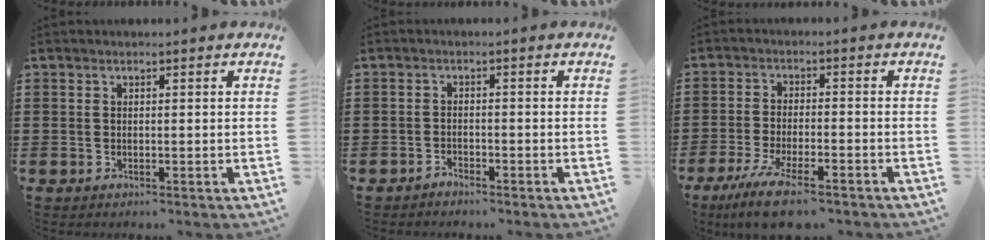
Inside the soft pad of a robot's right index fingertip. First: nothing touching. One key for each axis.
{"total": 1.5, "fx": -1.5, "fy": 0.2, "fz": 0.0, "tx": -0.004, "ty": 0.005, "tz": -0.032}
{"total": 6.9, "fx": -5.2, "fy": 0.9, "fz": 4.4, "tx": -0.105, "ty": -0.014, "tz": -0.100}